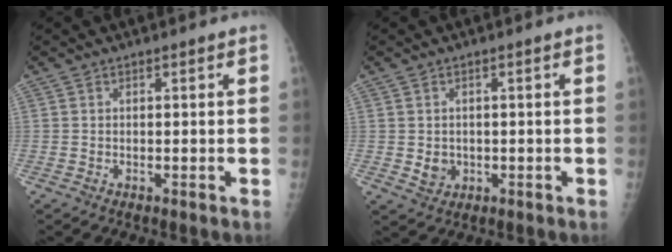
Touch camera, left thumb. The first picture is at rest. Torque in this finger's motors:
{"motor_torque": [-0.27, 0.09, -0.01, -0.05, 0.00]}